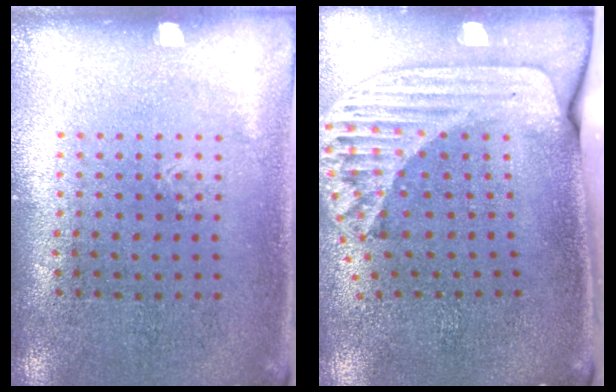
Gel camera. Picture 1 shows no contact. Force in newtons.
{"total": 2.2, "press": 1.7, "slide": 1.4}